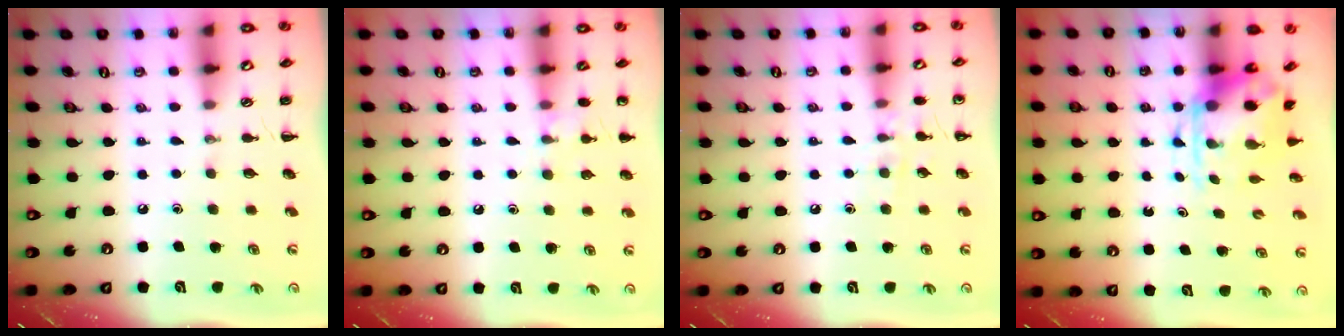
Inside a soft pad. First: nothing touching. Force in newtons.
{"total": 6.9, "press": 6.5, "slide": 2.2}
{"total": 6.7, "press": 6.5, "slide": 1.5}
{"total": 4.7, "press": 4.6, "slide": 0.4}